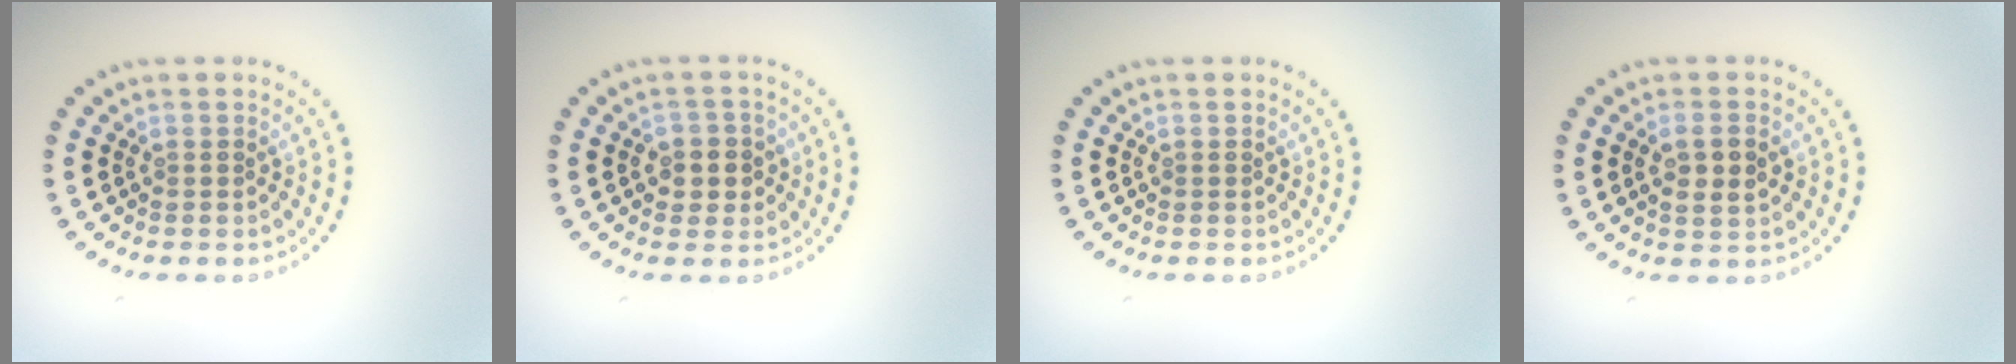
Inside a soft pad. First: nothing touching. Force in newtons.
{"total": 2.5, "press": 2.3, "slide": 1.0}
{"total": 0.0}
{"total": 2.4, "press": 2.4, "slide": 0.3}